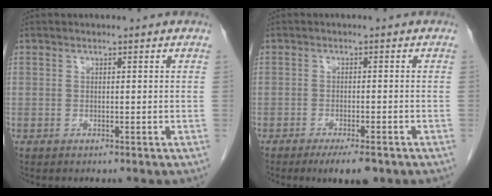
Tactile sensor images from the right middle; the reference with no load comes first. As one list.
[{"total": 5.2, "force": [-3.6, 1.1, 3.6], "torque": [-0.048, -0.008, -0.051]}]